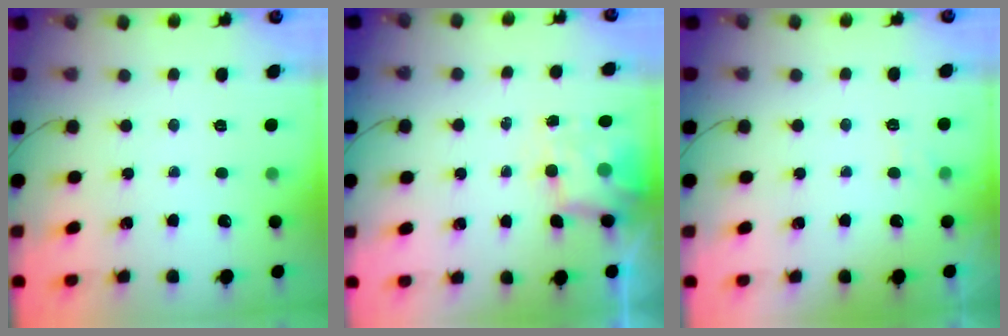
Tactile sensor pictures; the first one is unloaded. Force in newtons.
{"total": 5.1, "press": 5.0, "slide": 0.7}
{"total": 2.2, "press": 1.8, "slide": 1.3}